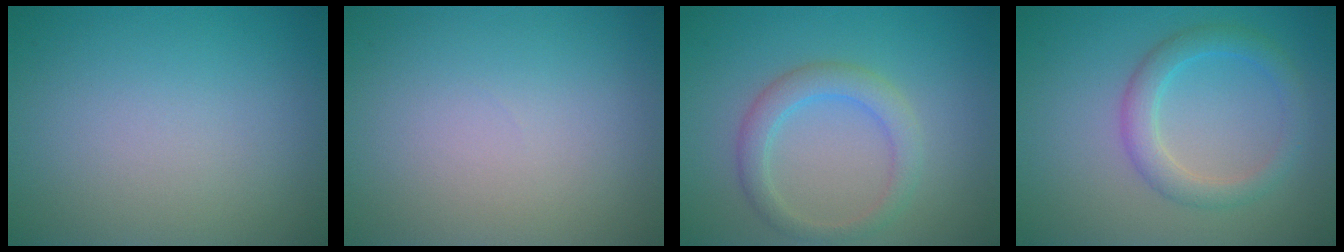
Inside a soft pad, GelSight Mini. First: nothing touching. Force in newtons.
{"total": 0.0}
{"total": 3.0, "press": 3.0, "slide": 0.0}
{"total": 3.0, "press": 3.0, "slide": 0.1}